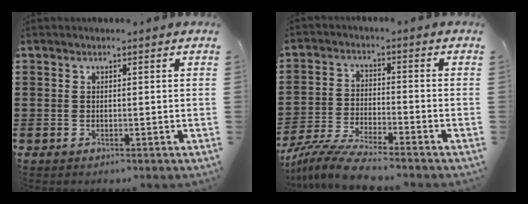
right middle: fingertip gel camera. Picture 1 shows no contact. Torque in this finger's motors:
{"motor_torque": [1.33, -0.81, 0.23, 0.12]}